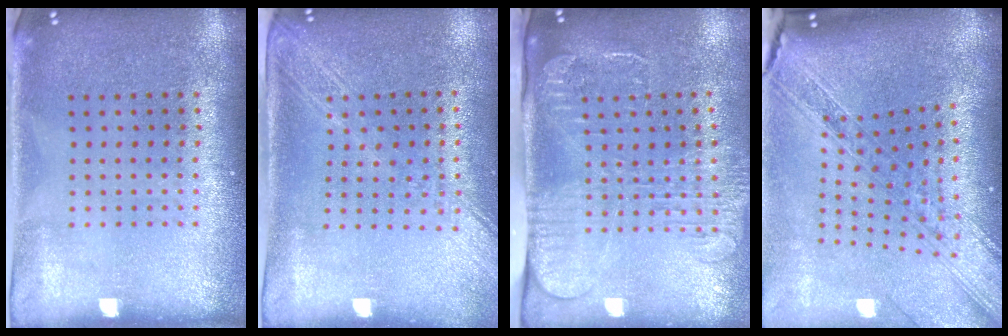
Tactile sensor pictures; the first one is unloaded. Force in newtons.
{"total": 2.0, "press": 1.7, "slide": 1.1}
{"total": 2.7, "press": 2.0, "slide": 1.7}
{"total": 2.7, "press": 2.1, "slide": 1.6}